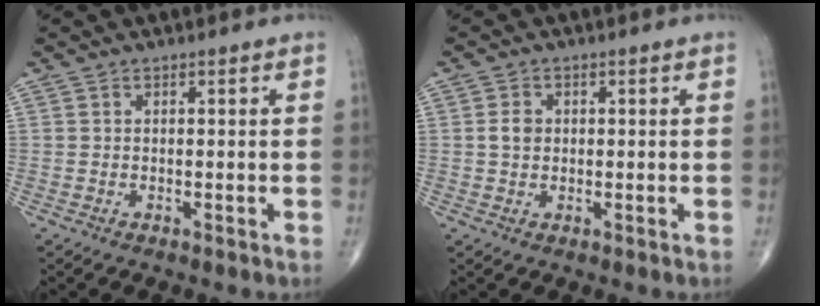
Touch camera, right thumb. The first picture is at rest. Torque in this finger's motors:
{"motor_torque": [0.15, 0.63, 0.25, -0.17, 0.02]}